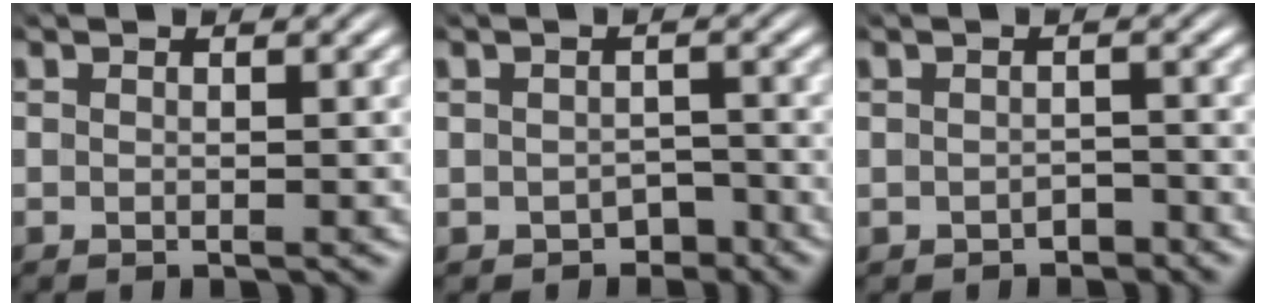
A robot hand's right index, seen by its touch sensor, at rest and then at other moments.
{"total": 2.6, "force": [-1.9, 1.9, 0.2], "torque": [0.006, -0.003, -0.036]}
{"total": 1.7, "force": [-1.4, 0.9, 0.0], "torque": [0.002, -0.004, -0.023]}